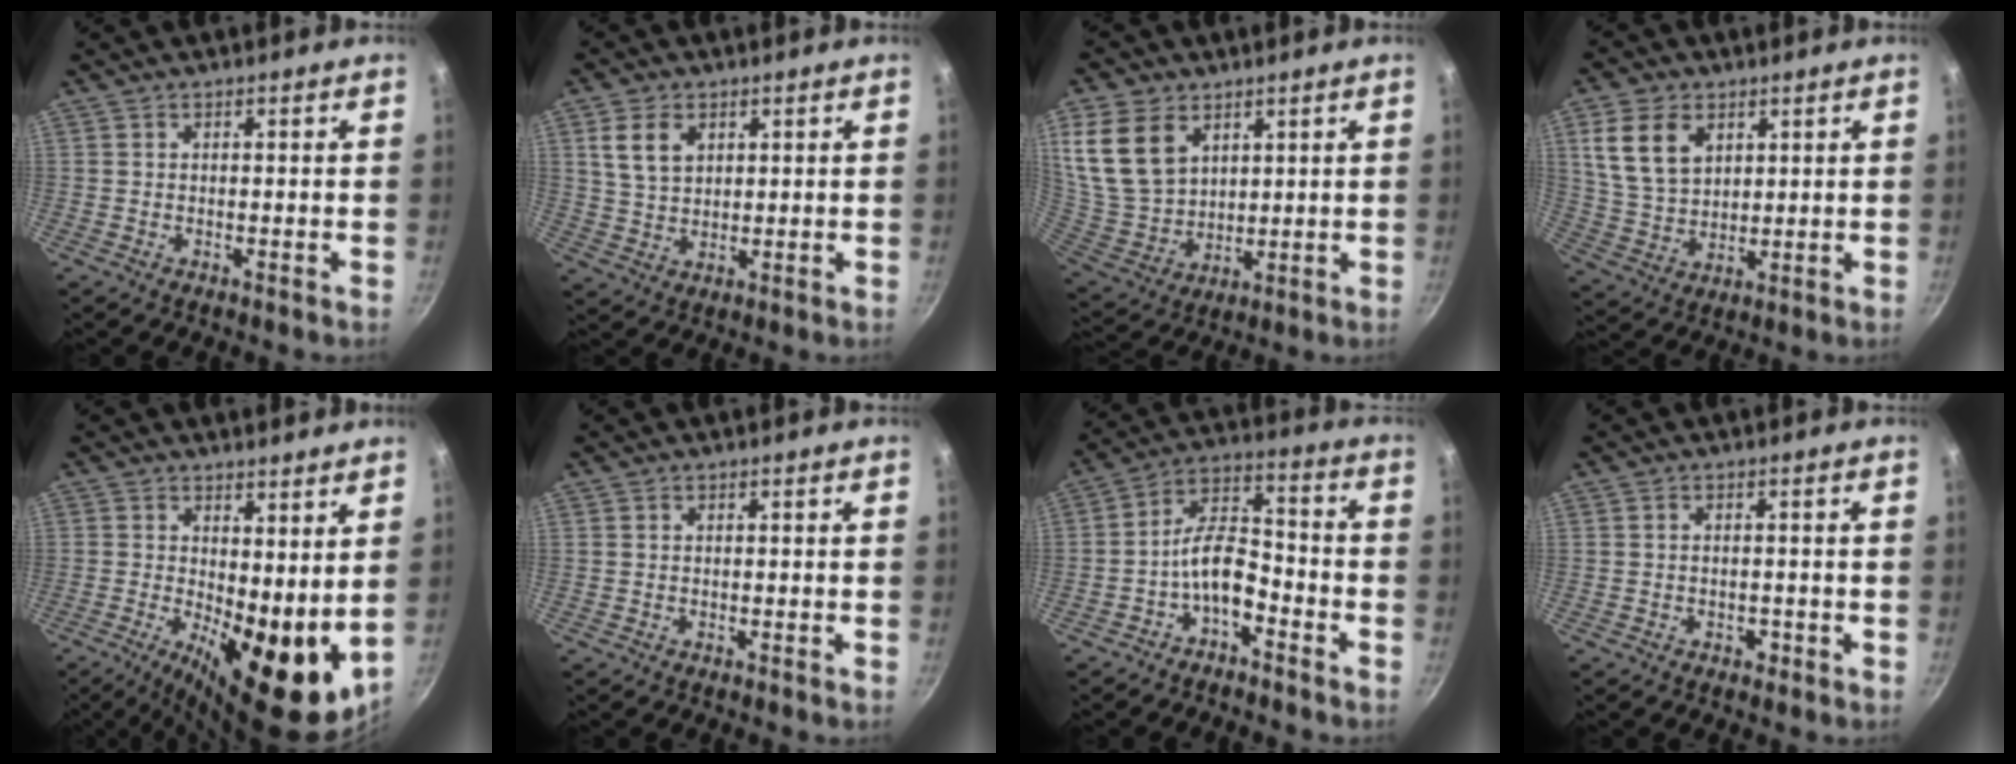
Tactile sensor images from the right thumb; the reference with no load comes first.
{"total": 6.7, "force": [2.5, 4.8, 4.0], "torque": [-0.060, -0.008, 0.052]}
{"total": 15.4, "force": [6.5, 10.8, 8.8], "torque": [-0.166, -0.029, 0.147]}
{"total": 11.1, "force": [4.2, 7.8, 6.7], "torque": [-0.111, -0.017, 0.091]}
{"total": 14.5, "force": [0.8, 6.1, 13.1], "torque": [-0.162, -0.027, 0.022]}
{"total": 0.0}
{"total": 8.6, "force": [-4.4, 4.4, 6.0], "torque": [-0.096, 0.059, -0.084]}
{"total": 1.5, "force": [-0.7, 0.9, 0.9], "torque": [-0.013, 0.004, -0.008]}